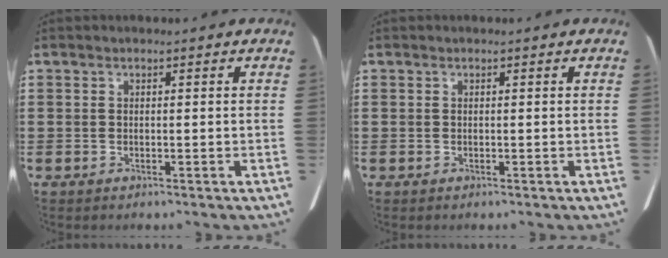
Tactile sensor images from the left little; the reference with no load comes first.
{"total": 0.0}